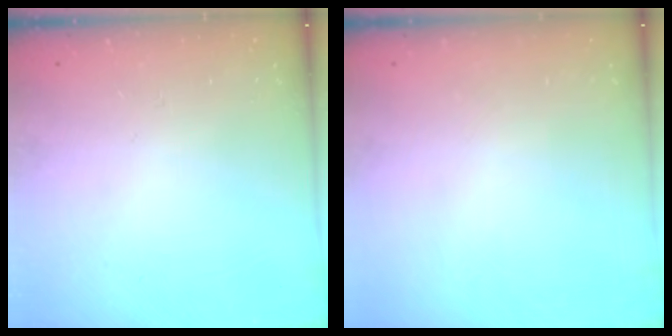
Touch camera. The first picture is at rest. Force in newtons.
{"total": 0.0}